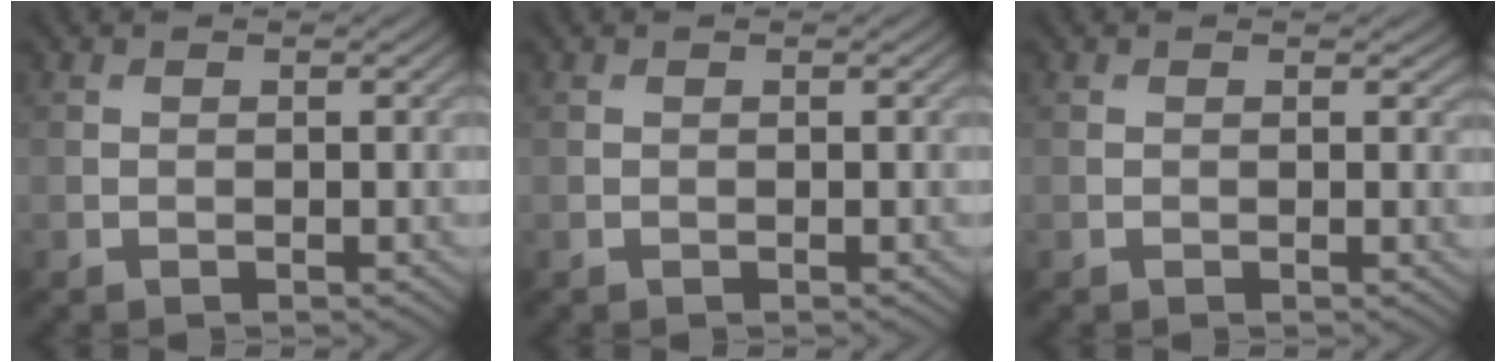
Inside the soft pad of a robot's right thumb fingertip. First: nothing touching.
{"total": 0.0}
{"total": 1.0, "force": [0.2, 0.5, 0.8], "torque": [-0.011, -0.003, 0.003]}